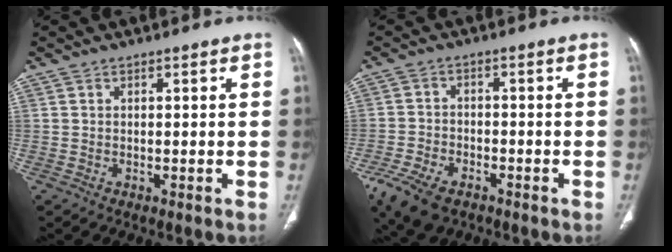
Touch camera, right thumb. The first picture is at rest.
{"total": 9.8, "force": [-6.1, 5.3, 5.6], "torque": [-0.110, 0.009, -0.106]}